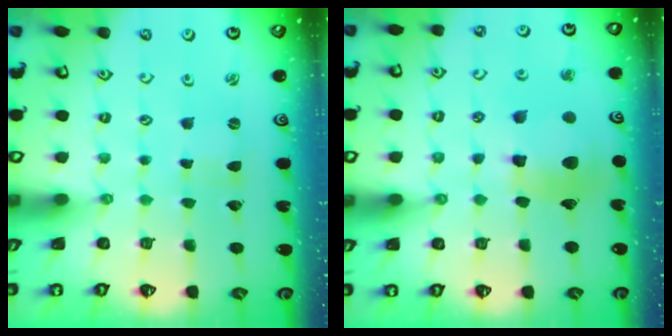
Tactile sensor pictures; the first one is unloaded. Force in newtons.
{"total": 12.8, "press": 12.7, "slide": 1.5}